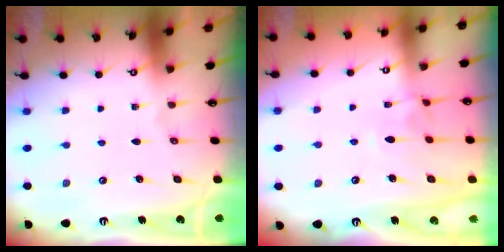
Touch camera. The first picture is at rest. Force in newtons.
{"total": 2.6, "press": 2.5, "slide": 0.6}